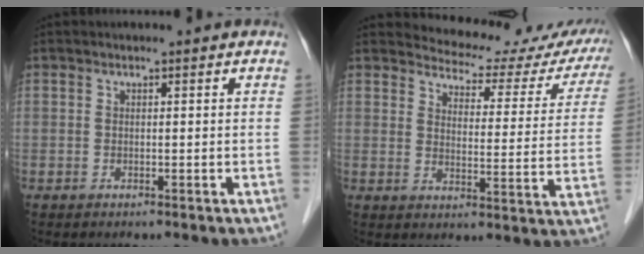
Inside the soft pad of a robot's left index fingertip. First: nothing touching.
{"total": 15.9, "force": [15.3, 3.7, 2.2], "torque": [0.001, -0.053, 0.161]}